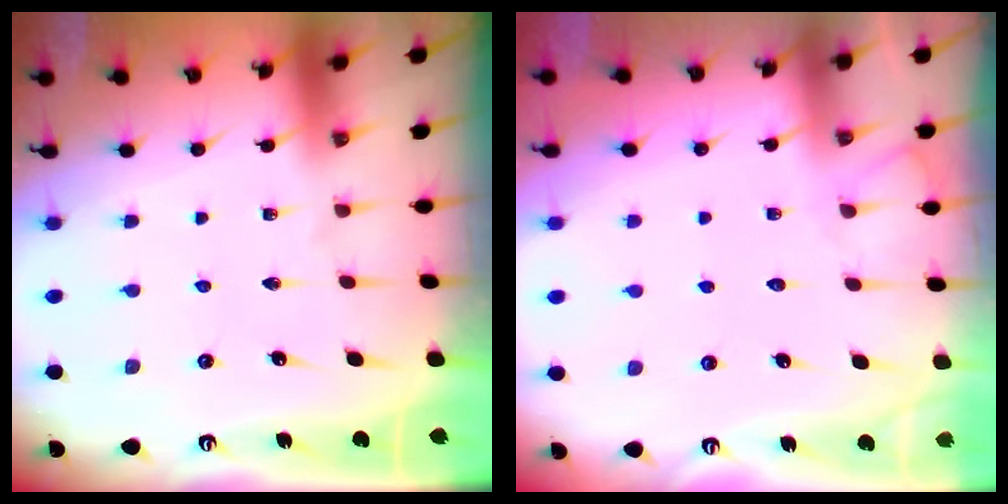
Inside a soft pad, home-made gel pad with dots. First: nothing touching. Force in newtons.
{"total": 4.9, "press": 4.8, "slide": 0.6}